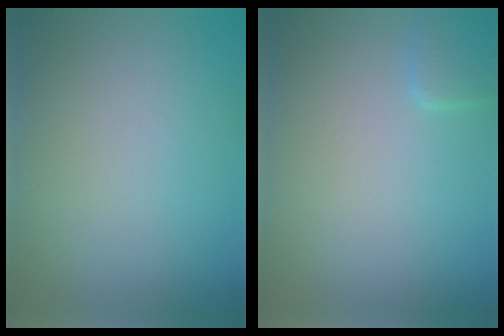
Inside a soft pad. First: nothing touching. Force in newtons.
{"total": 1.3, "press": 1.3, "slide": 0.1}